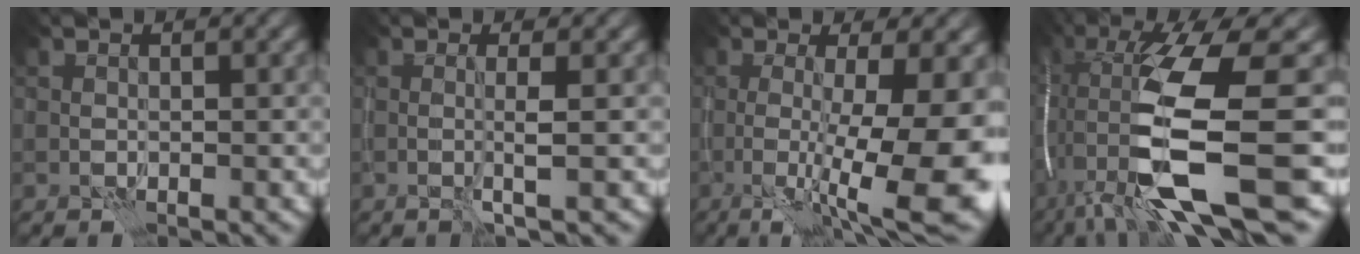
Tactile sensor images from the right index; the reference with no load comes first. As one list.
[{"total": 1.8, "force": [-0.1, 0.1, 1.8], "torque": [-0.031, -0.003, -0.008]}, {"total": 11.6, "force": [-1.7, 2.6, 11.2], "torque": [-0.162, -0.019, -0.017]}, {"total": 14.6, "force": [-2.8, 3.5, 13.9], "torque": [-0.278, -0.016, -0.037]}]